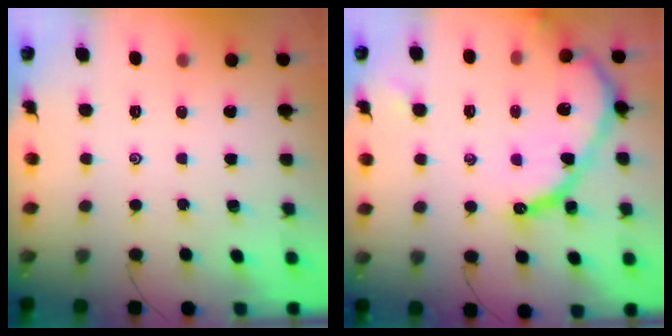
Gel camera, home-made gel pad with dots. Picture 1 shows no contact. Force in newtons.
{"total": 16.9, "press": 16.9, "slide": 1.1}